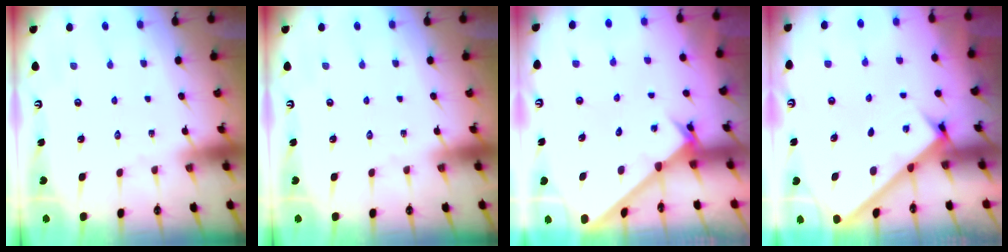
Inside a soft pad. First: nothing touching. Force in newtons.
{"total": 0.0}
{"total": 1.9, "press": 1.9, "slide": 0.2}
{"total": 2.5, "press": 2.5, "slide": 0.3}